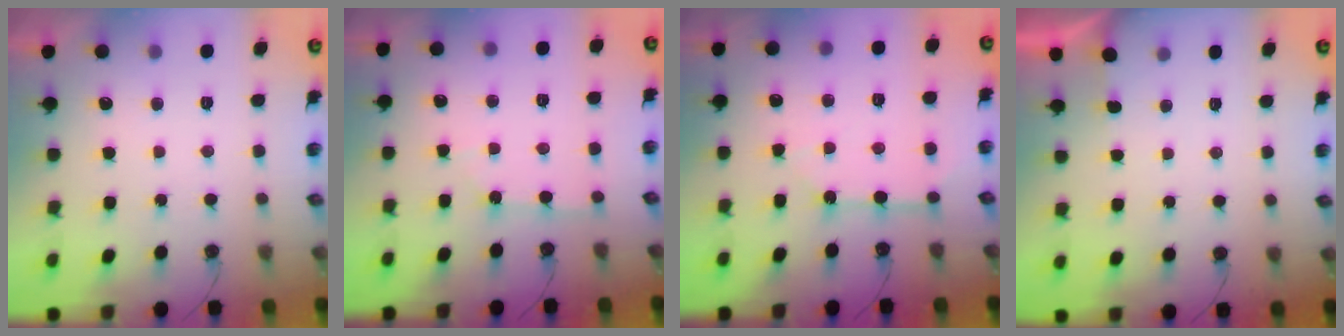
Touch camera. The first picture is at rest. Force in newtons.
{"total": 2.2, "press": 2.2, "slide": 0.3}
{"total": 4.5, "press": 4.4, "slide": 0.2}
{"total": 1.3, "press": 1.2, "slide": 0.2}